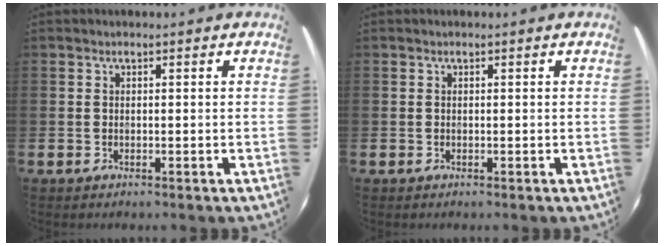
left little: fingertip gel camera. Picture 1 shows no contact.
{"total": 0.0}